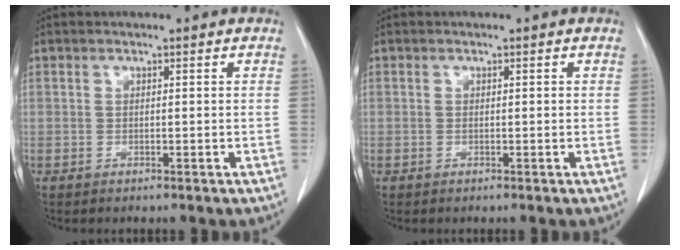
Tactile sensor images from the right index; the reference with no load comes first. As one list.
[{"total": 0.5, "force": [0.0, 0.2, 0.5], "torque": [-0.008, -0.001, 0.003]}]